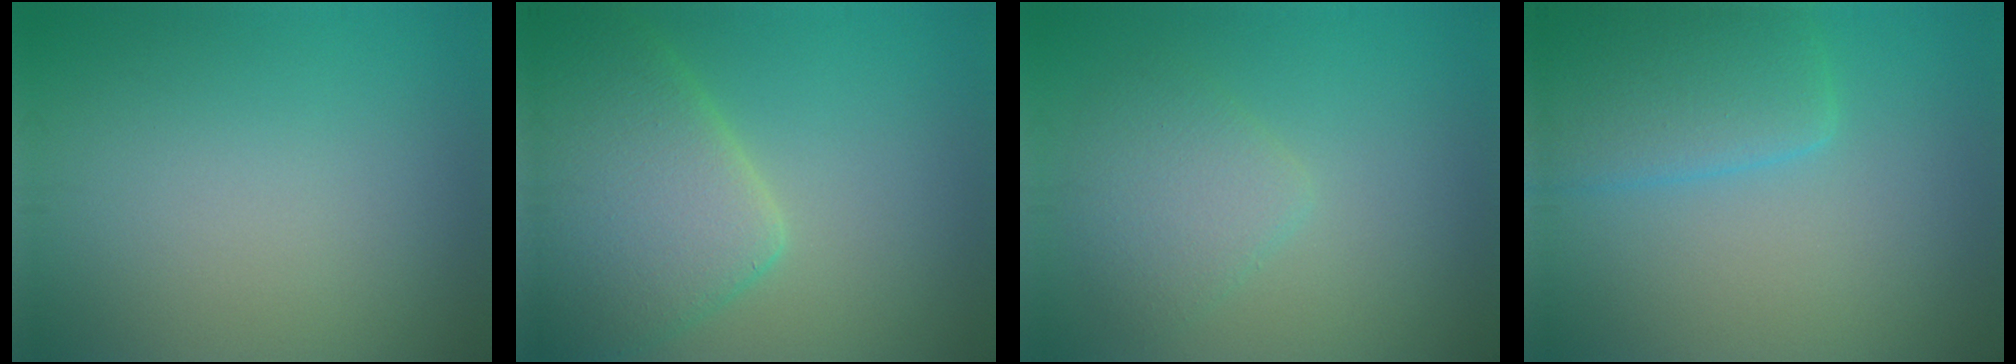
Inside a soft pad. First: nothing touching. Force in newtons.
{"total": 8.4, "press": 8.4, "slide": 0.6}
{"total": 3.0, "press": 3.0, "slide": 0.2}
{"total": 5.1, "press": 5.1, "slide": 0.2}